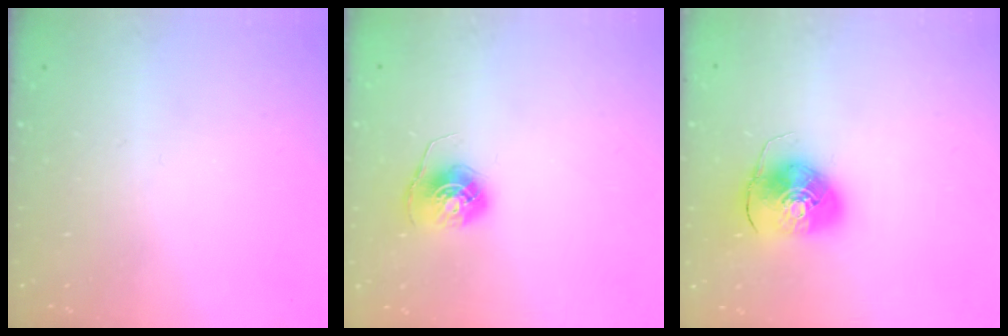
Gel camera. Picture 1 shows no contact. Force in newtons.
{"total": 6.9, "press": 6.9, "slide": 0.5}
{"total": 8.9, "press": 8.7, "slide": 1.5}